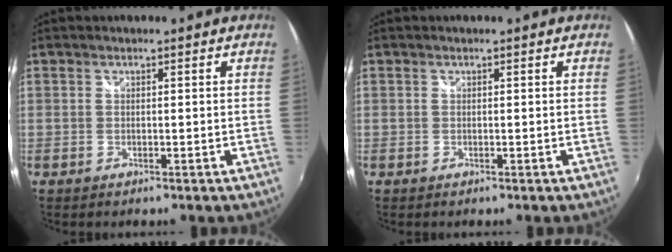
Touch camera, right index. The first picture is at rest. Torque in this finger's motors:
{"motor_torque": [0.00, 0.00, 0.00, 0.00]}